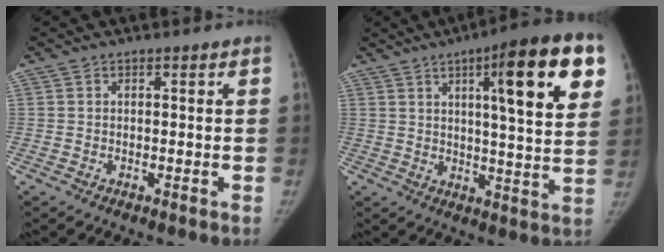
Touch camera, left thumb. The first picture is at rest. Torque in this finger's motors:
{"motor_torque": [0.68, 0.17, 1.90, -0.73, 0.42]}